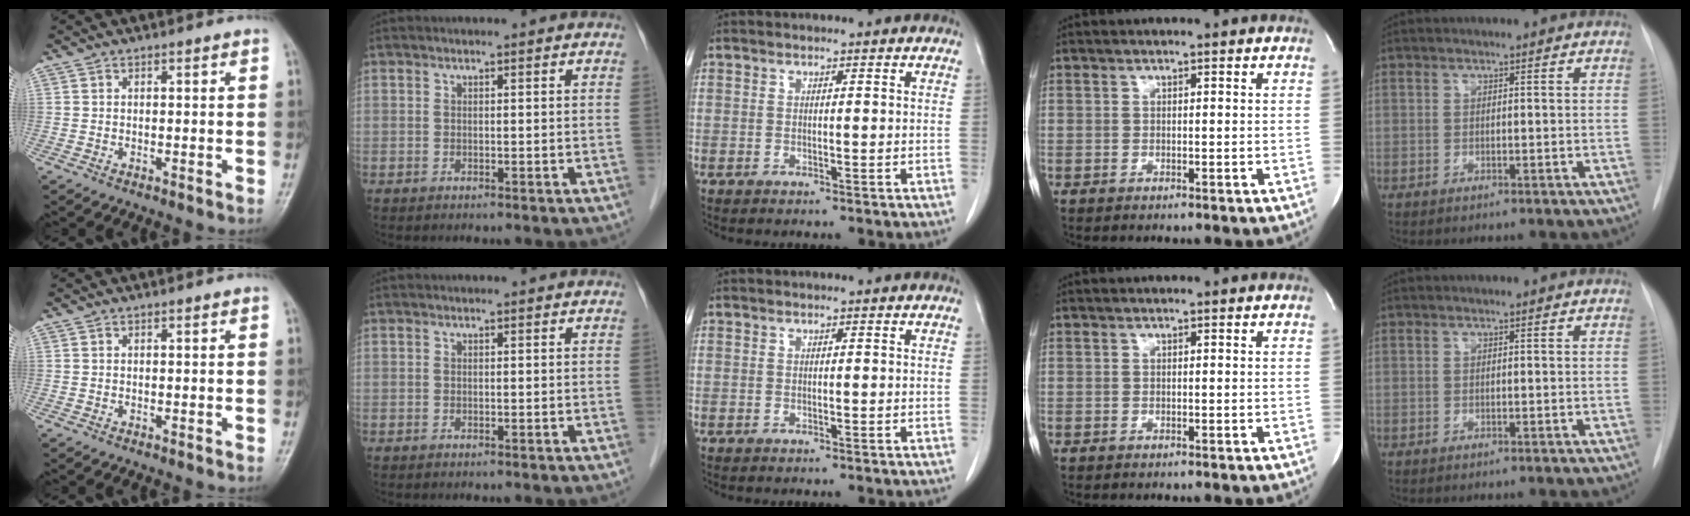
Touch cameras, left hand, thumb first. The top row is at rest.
{}